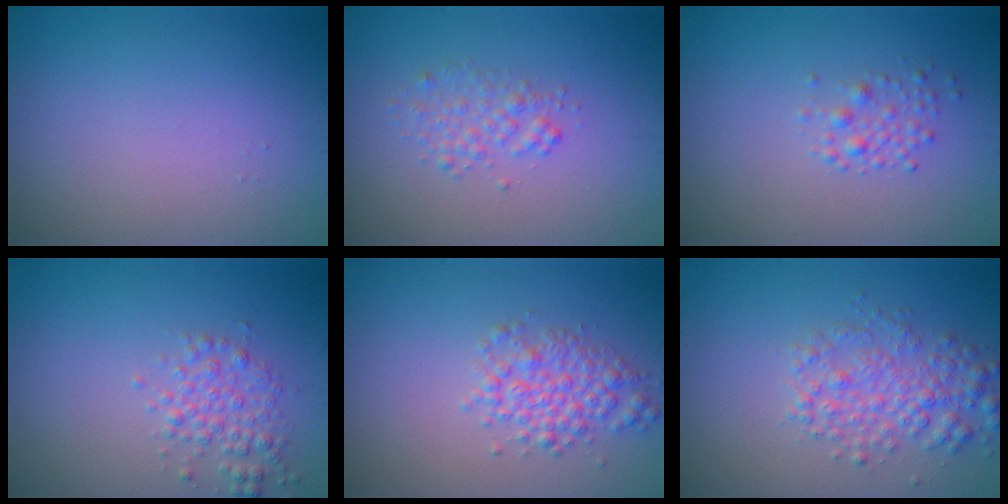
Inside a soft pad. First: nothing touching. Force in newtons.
{"total": 1.8, "press": 1.8, "slide": 0.0}
{"total": 1.4, "press": 1.4, "slide": 0.0}
{"total": 2.4, "press": 2.4, "slide": 0.0}
{"total": 3.0, "press": 3.0, "slide": 0.1}
{"total": 3.6, "press": 3.6, "slide": 0.1}